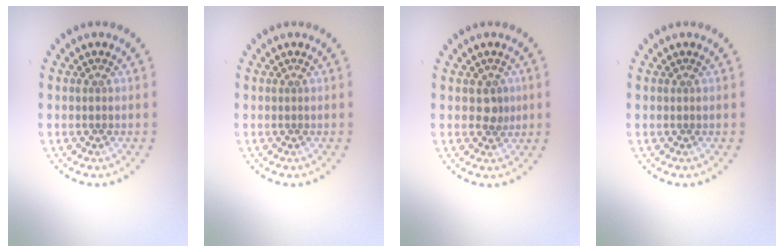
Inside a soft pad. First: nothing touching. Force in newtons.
{"total": 0.0}
{"total": 1.5, "press": 1.3, "slide": 0.8}
{"total": 0.0}